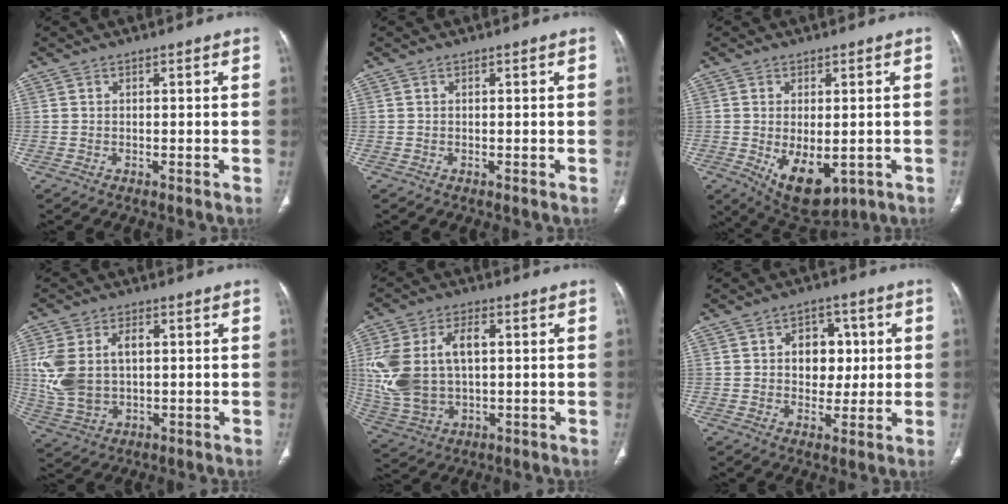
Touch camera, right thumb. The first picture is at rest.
{"total": 0.0}
{"total": 10.4, "force": [-2.7, 5.6, 8.4], "torque": [-0.120, -0.011, -0.022]}
{"total": 11.9, "force": [1.5, 7.8, 8.8], "torque": [-0.181, 0.008, 0.042]}
{"total": 15.9, "force": [1.9, 9.9, 12.3], "torque": [-0.255, 0.011, 0.049]}
{"total": 8.7, "force": [1.2, 6.6, 5.5], "torque": [-0.030, 0.003, 0.019]}